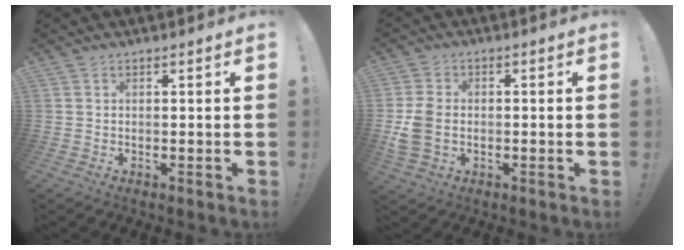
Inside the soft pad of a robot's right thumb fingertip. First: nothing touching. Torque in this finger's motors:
{"motor_torque": [0.90, 1.07, 0.42, -0.43, 0.04]}